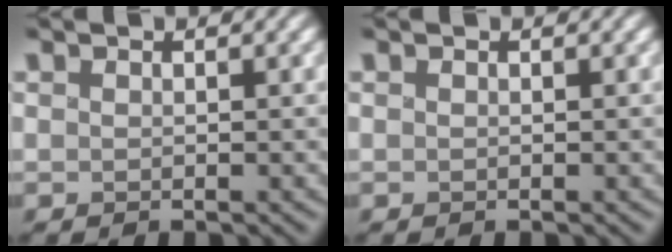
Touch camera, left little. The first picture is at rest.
{"total": 0.0}